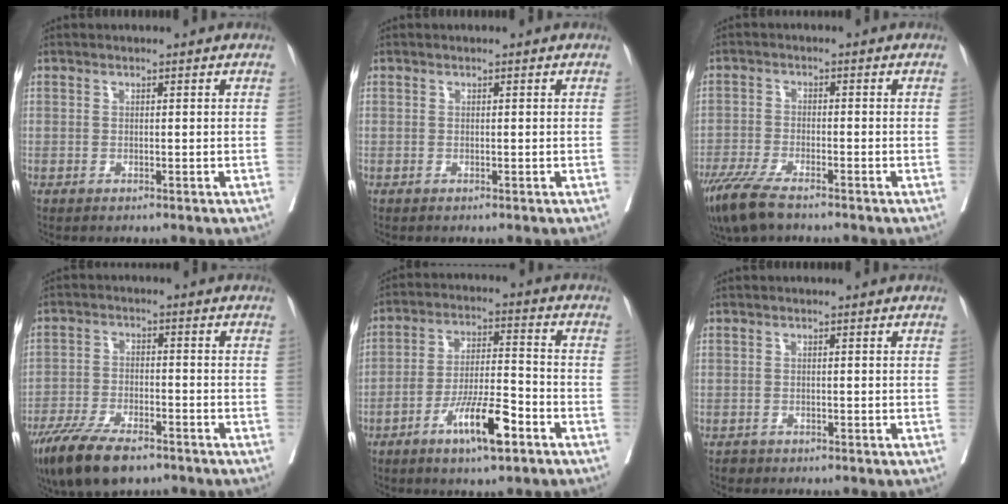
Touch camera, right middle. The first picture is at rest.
{"total": 0.0}
{"total": 7.8, "force": [-6.0, 1.6, 4.8], "torque": [-0.090, -0.020, -0.105]}
{"total": 11.8, "force": [-8.6, 3.6, 7.2], "torque": [-0.128, -0.020, -0.147]}
{"total": 10.1, "force": [-5.5, 1.7, 8.3], "torque": [-0.150, -0.003, -0.095]}
{"total": 0.9, "force": [-0.7, 0.5, 0.0], "torque": [-0.004, 0.001, -0.011]}